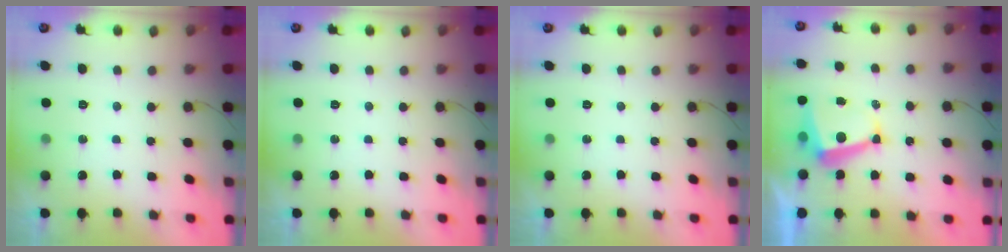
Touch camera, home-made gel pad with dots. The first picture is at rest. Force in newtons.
{"total": 0.0}
{"total": 0.0}
{"total": 7.5, "press": 7.4, "slide": 1.1}